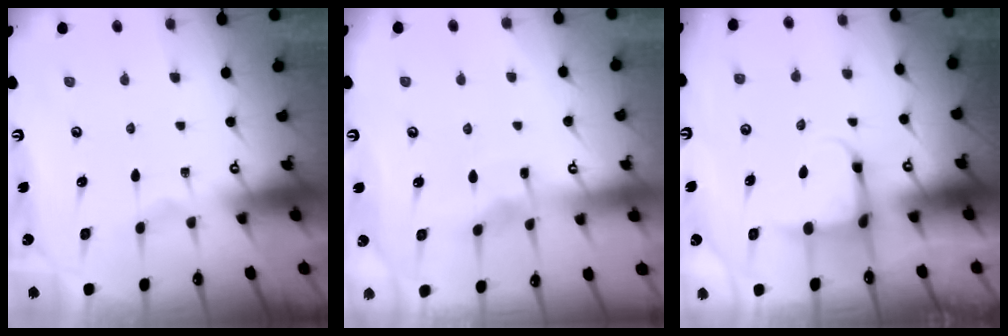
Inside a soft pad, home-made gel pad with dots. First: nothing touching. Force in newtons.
{"total": 4.0, "press": 4.0, "slide": 0.6}
{"total": 3.9, "press": 3.7, "slide": 1.2}